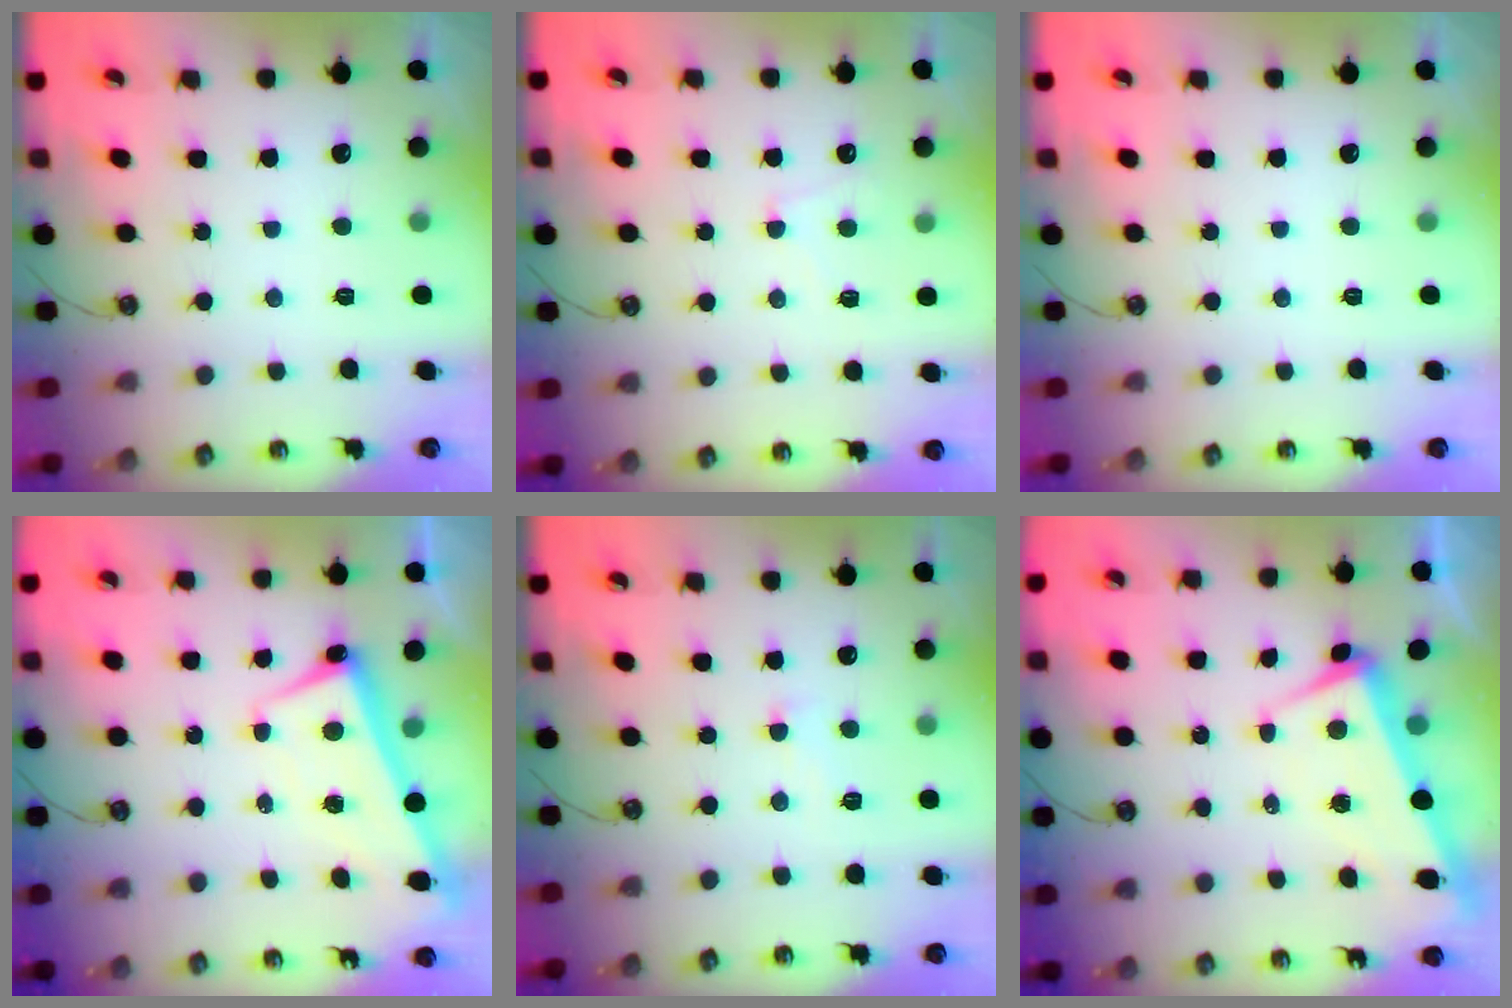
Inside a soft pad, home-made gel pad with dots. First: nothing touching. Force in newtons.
{"total": 1.0, "press": 0.9, "slide": 0.5}
{"total": 0.0}
{"total": 2.7, "press": 2.7, "slide": 0.5}
{"total": 1.0, "press": 0.9, "slide": 0.5}
{"total": 2.0, "press": 1.8, "slide": 1.0}